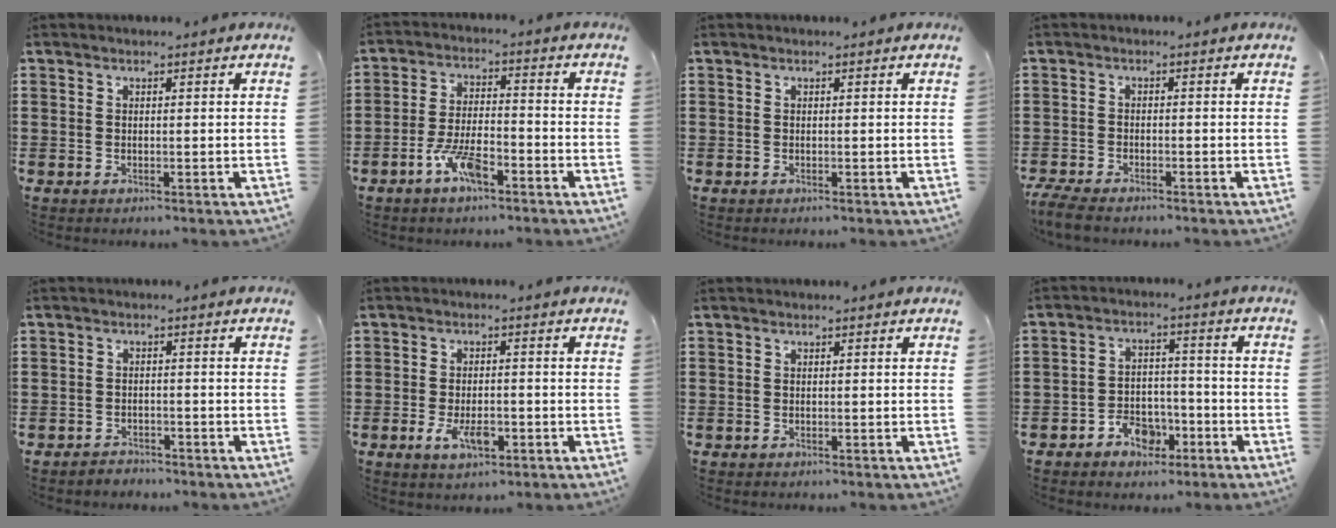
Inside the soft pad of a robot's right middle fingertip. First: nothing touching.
{"total": 6.6, "force": [-4.0, 2.1, 4.8], "torque": [-0.109, 0.001, -0.078]}
{"total": 0.0}
{"total": 2.9, "force": [-2.7, 0.3, 1.1], "torque": [-0.040, -0.007, -0.060]}
{"total": 1.9, "force": [-1.9, 0.5, -0.3], "torque": [-0.002, 0.003, -0.044]}
{"total": 4.5, "force": [-1.7, 1.9, 3.7], "torque": [-0.067, -0.004, -0.034]}
{"total": 0.0}
{"total": 5.2, "force": [-3.3, 3.3, 2.3], "torque": [-0.041, 0.014, -0.062]}